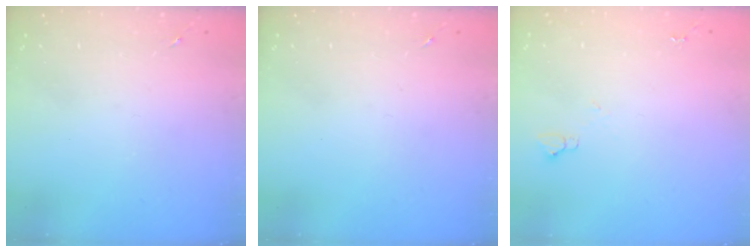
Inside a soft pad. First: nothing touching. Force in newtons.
{"total": 0.0}
{"total": 3.5, "press": 3.5, "slide": 0.4}